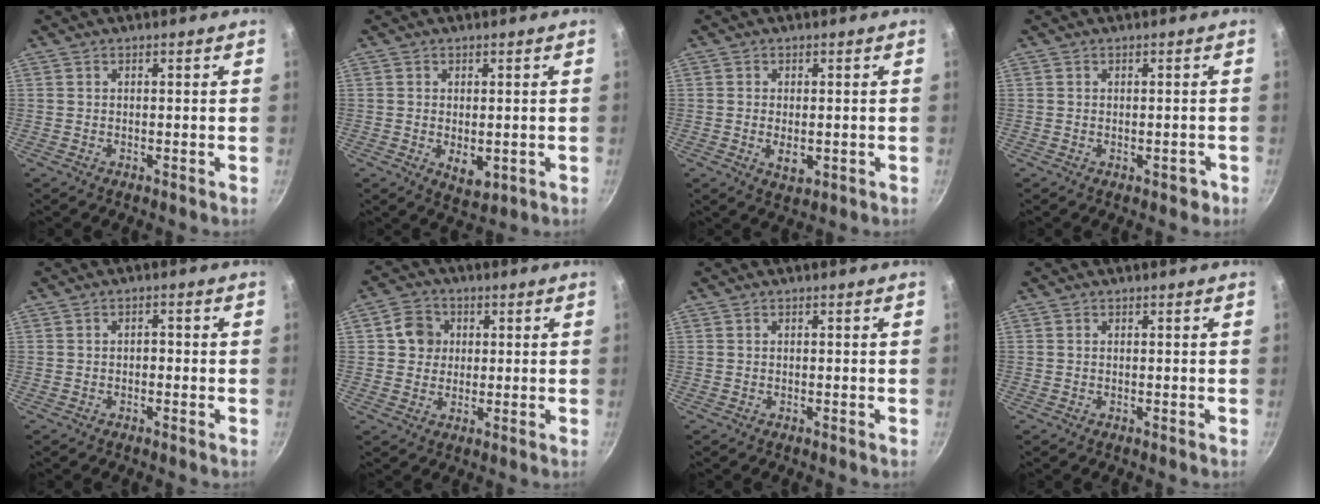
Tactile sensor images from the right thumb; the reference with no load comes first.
{"total": 4.6, "force": [-0.7, 2.8, 3.7], "torque": [-0.052, -0.012, -0.002]}
{"total": 3.7, "force": [-0.5, 2.1, 3.0], "torque": [-0.050, -0.007, -0.005]}
{"total": 2.0, "force": [-0.8, 1.1, 1.5], "torque": [-0.005, 0.008, -0.009]}
{"total": 1.4, "force": [-0.4, 1.0, 1.0], "torque": [-0.013, 0.009, -0.006]}
{"total": 5.9, "force": [1.3, 5.3, 2.1], "torque": [-0.005, 0.005, 0.015]}
{"total": 0.0}
{"total": 0.0}